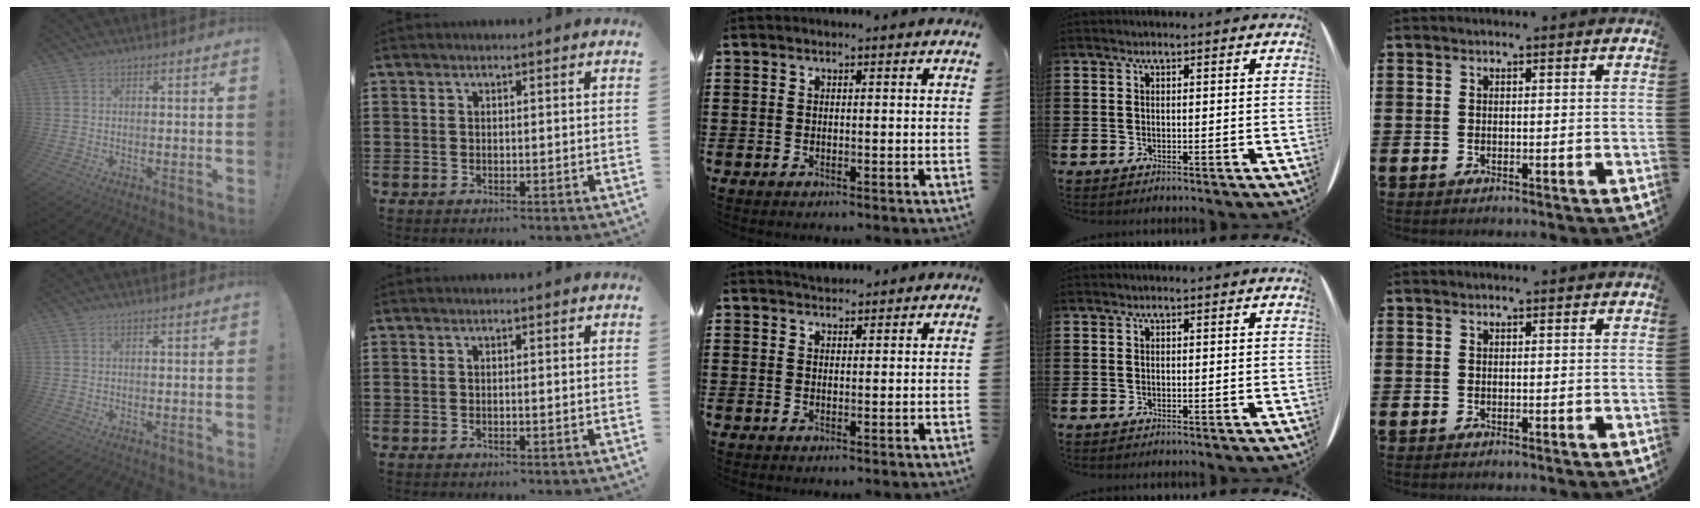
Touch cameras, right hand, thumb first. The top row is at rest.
{"middle": {"total": 1.6, "force": [1.5, 0.4, -0.2], "torque": [-0.002, 0.004, 0.030]}}